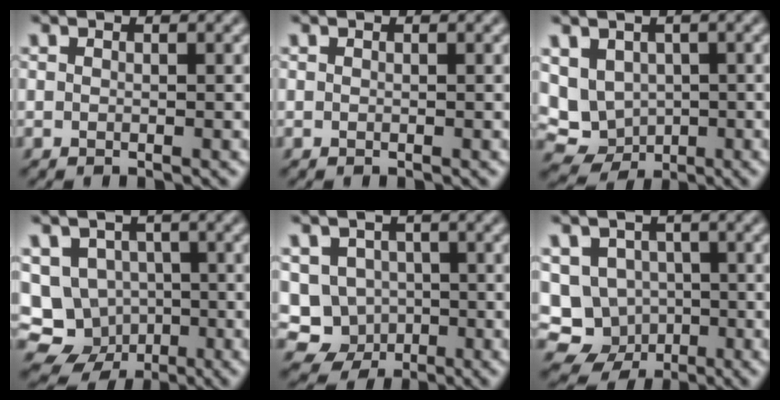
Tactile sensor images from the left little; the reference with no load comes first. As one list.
[{"total": 0.0}, {"total": 5.7, "force": [0.6, 4.9, 2.8], "torque": [-0.054, -0.001, 0.011]}, {"total": 9.9, "force": [-3.2, 8.7, 3.6], "torque": [-0.057, -0.009, -0.067]}, {"total": 6.7, "force": [-1.7, 6.3, 1.8], "torque": [-0.018, 0.002, -0.052]}, {"total": 8.8, "force": [-2.8, 7.8, 2.8], "torque": [-0.038, -0.004, -0.064]}]